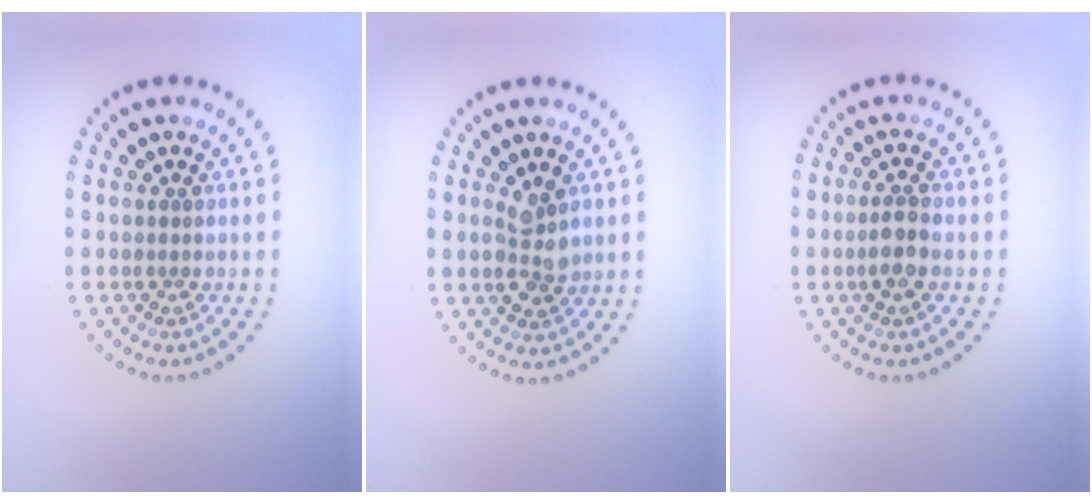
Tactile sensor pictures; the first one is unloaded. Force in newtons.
{"total": 2.6, "press": 2.6, "slide": 0.3}
{"total": 2.1, "press": 2.0, "slide": 0.7}